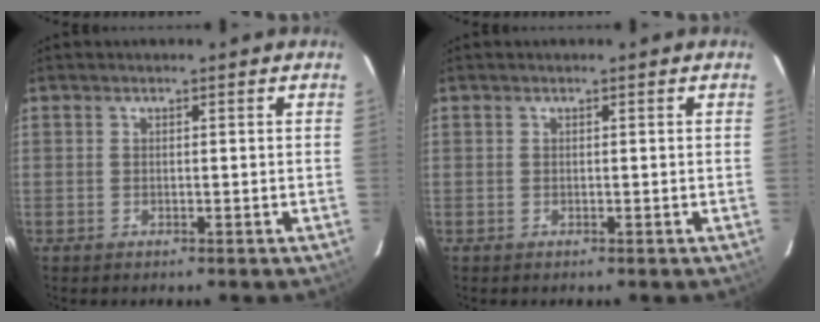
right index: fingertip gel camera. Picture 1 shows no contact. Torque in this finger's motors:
{"motor_torque": [0.00, 0.00, 0.00, 0.00]}